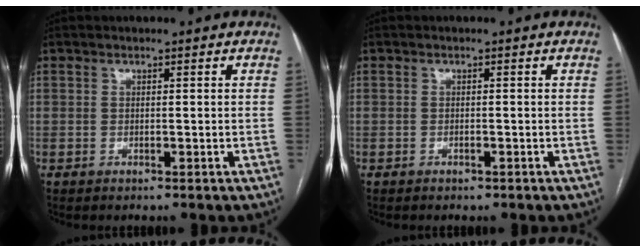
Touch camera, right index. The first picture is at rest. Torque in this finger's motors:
{"motor_torque": [0.28, -0.07, 0.02, 0.00]}